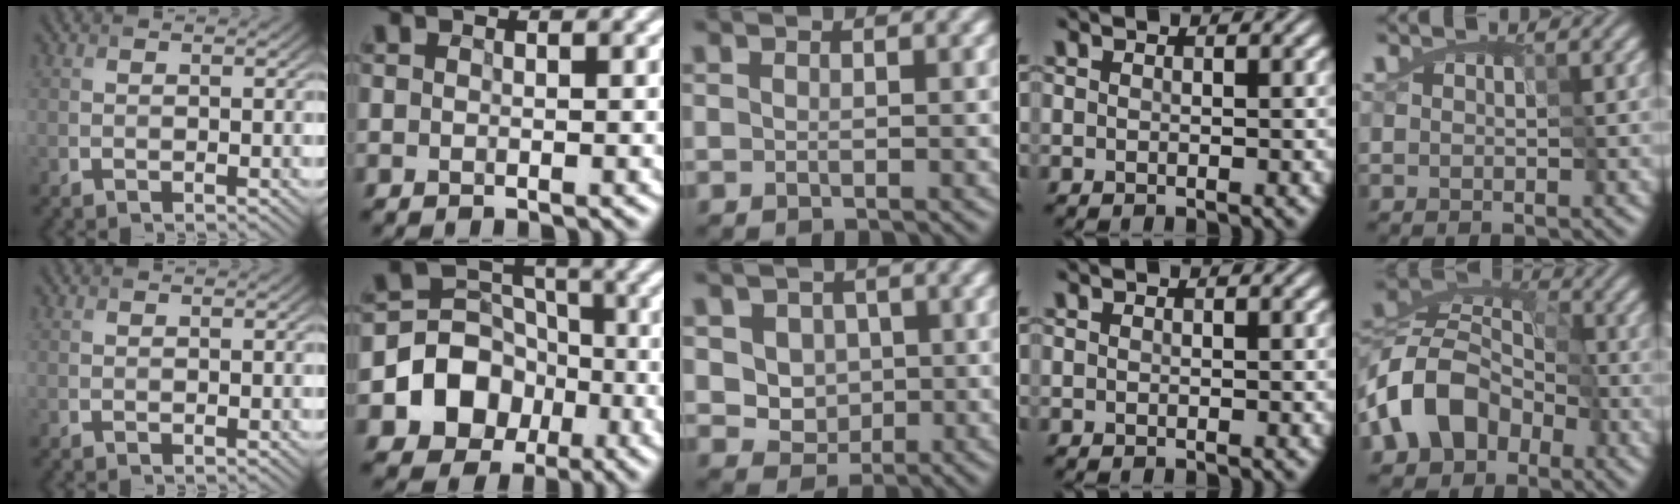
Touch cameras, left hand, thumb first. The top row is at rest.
{"index": {"total": 7.2, "force": [-2.6, 5.9, 3.1], "torque": [-0.042, 0.006, -0.061]}, "middle": {"total": 4.4, "force": [1.0, 3.7, 2.0], "torque": [-0.038, 0.000, 0.024]}, "little": {"total": 9.1, "force": [-5.5, 6.0, 3.9], "torque": [-0.077, 0.006, -0.121]}}